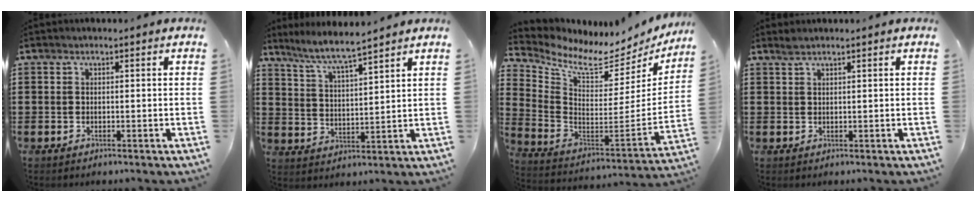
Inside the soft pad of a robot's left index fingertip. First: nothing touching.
{"total": 5.6, "force": [5.1, -0.4, 2.3], "torque": [-0.066, -0.029, 0.086]}
{"total": 6.9, "force": [5.7, 1.7, 3.6], "torque": [-0.102, -0.058, 0.094]}
{"total": 1.2, "force": [0.9, 0.0, 0.8], "torque": [-0.016, 0.000, 0.018]}